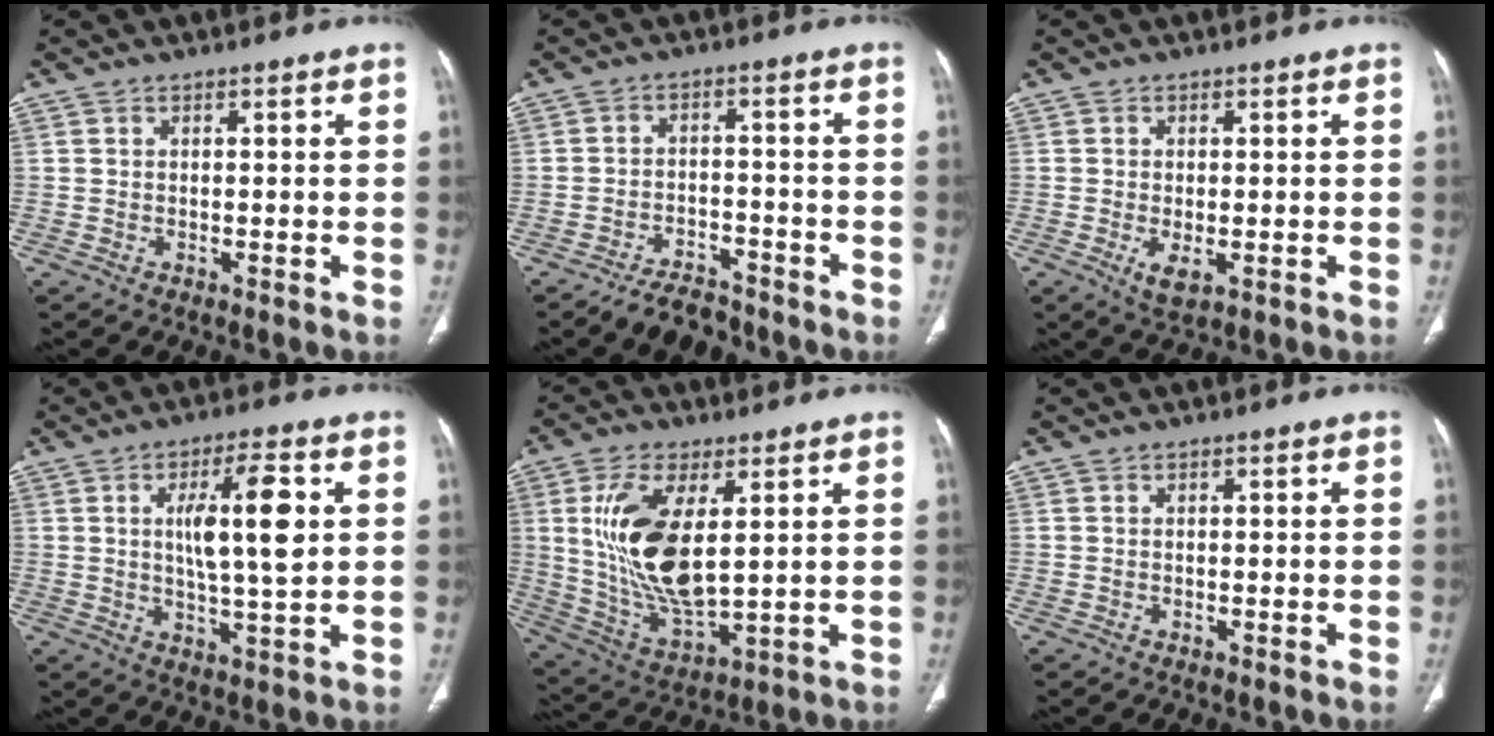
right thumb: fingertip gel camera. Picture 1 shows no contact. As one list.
[{"total": 6.4, "force": [-5.4, 2.8, 1.8], "torque": [-0.028, 0.035, -0.088]}, {"total": 3.6, "force": [-1.0, 1.7, 3.0], "torque": [-0.057, -0.009, -0.012]}, {"total": 10.9, "force": [2.2, 2.8, 10.3], "torque": [-0.173, -0.006, 0.039]}, {"total": 16.4, "force": [3.1, 7.7, 14.2], "torque": [-0.273, -0.022, 0.071]}, {"total": 0.0}]